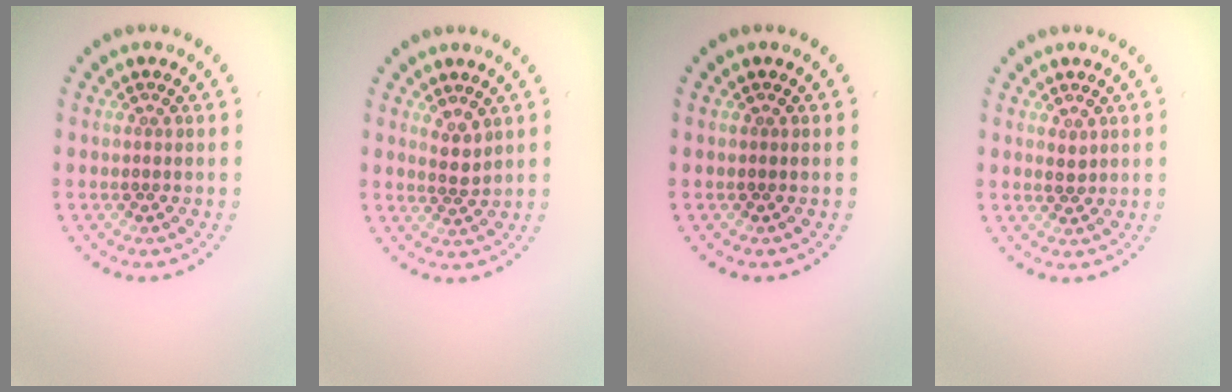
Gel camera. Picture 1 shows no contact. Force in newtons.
{"total": 1.6, "press": 1.1, "slide": 1.1}
{"total": 0.0}
{"total": 0.8, "press": 0.8, "slide": 0.3}